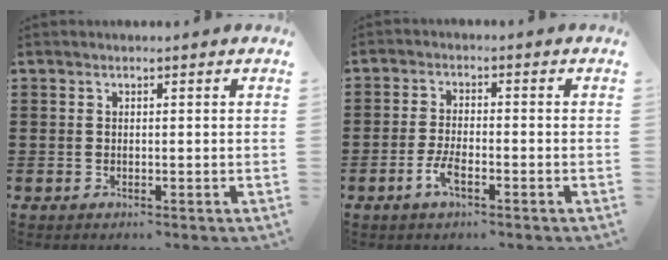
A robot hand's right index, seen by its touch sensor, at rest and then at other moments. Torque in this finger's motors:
{"motor_torque": [2.14, 0.00, 0.14, 0.01]}